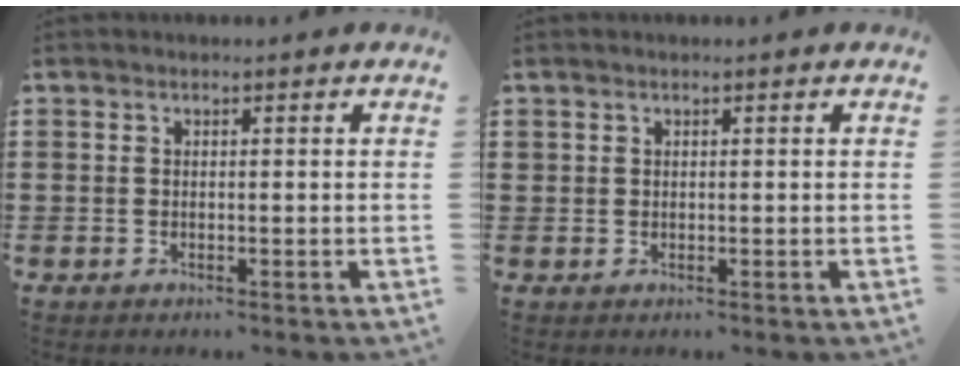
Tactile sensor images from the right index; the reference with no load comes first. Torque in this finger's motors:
{"motor_torque": [2.14, 0.00, 0.01, 0.01]}